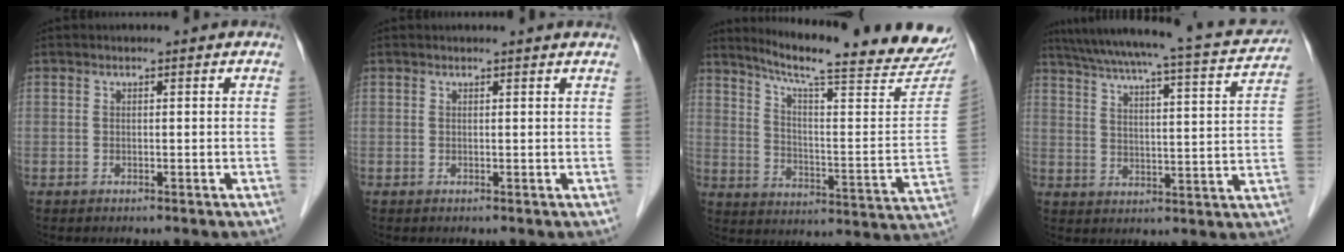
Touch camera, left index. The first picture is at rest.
{"total": 1.8, "force": [1.7, -0.3, 0.4], "torque": [-0.017, 0.002, 0.018]}
{"total": 25.7, "force": [22.8, 1.9, 11.6], "torque": [-0.177, -0.078, 0.294]}
{"total": 21.4, "force": [19.1, 1.7, 9.5], "torque": [-0.155, -0.008, 0.249]}